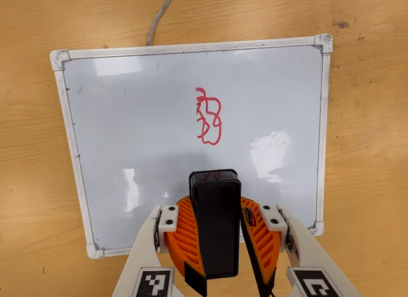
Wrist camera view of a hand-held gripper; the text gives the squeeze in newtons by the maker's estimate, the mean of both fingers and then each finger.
{"total": 10.5, "left": 10.4, "right": 10.6}